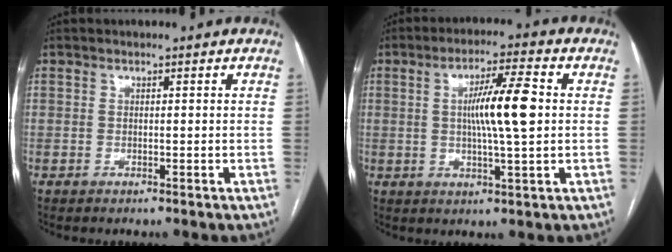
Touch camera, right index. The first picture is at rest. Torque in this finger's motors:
{"motor_torque": [1.06, 0.37, 0.38, 0.10]}